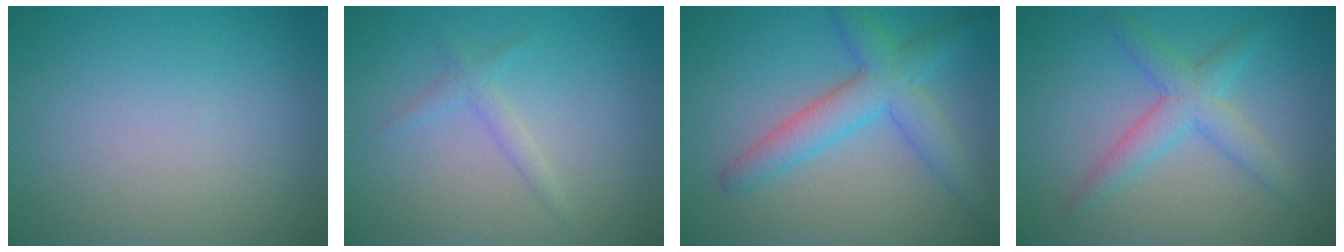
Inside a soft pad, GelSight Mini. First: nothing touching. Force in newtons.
{"total": 1.4, "press": 1.4, "slide": 0.1}
{"total": 4.9, "press": 4.9, "slide": 0.3}
{"total": 3.5, "press": 3.5, "slide": 0.1}